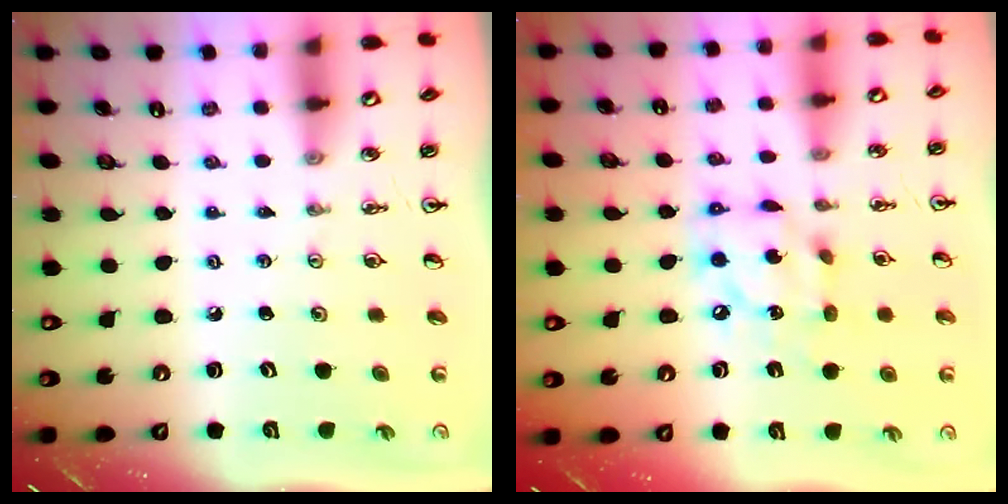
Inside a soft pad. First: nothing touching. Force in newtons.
{"total": 12.8, "press": 12.7, "slide": 0.9}